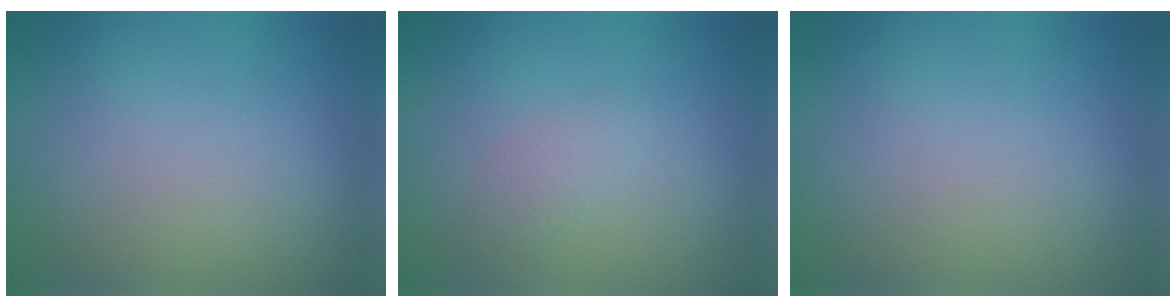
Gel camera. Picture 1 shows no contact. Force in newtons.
{"total": 1.2, "press": 1.2, "slide": 0.0}
{"total": 0.0}